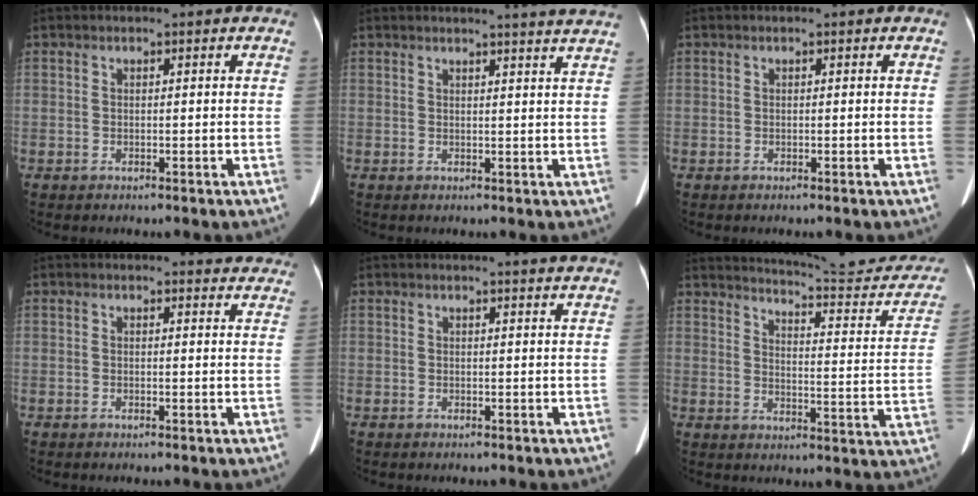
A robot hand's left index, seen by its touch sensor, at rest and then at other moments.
{"total": 7.8, "force": [7.2, -1.1, 2.7], "torque": [-0.032, -0.017, 0.063]}
{"total": 0.0}
{"total": 6.4, "force": [6.2, 1.6, 0.6], "torque": [0.019, -0.012, 0.038]}
{"total": 4.6, "force": [4.3, -0.5, 1.7], "torque": [-0.021, 0.000, 0.033]}
{"total": 22.4, "force": [21.4, 1.2, 6.5], "torque": [-0.083, -0.097, 0.258]}